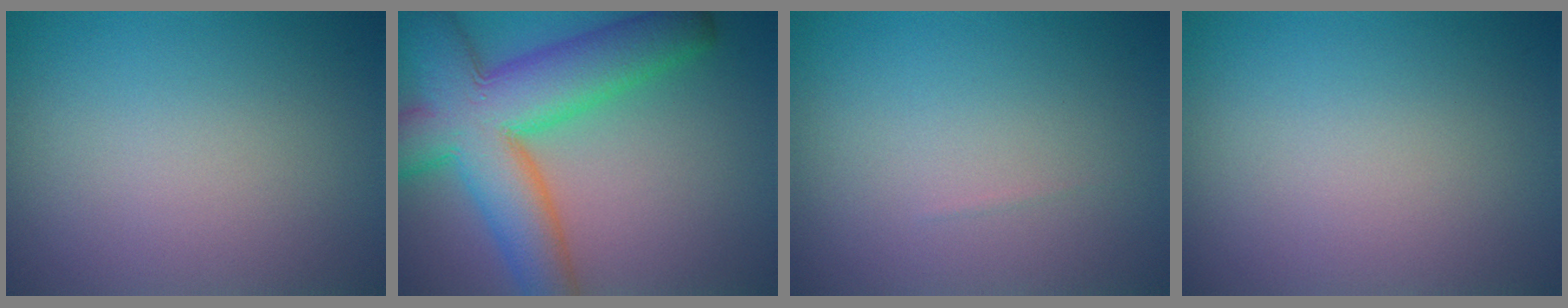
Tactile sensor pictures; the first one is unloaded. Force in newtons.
{"total": 11.8, "press": 11.8, "slide": 0.3}
{"total": 0.0}
{"total": 0.0}